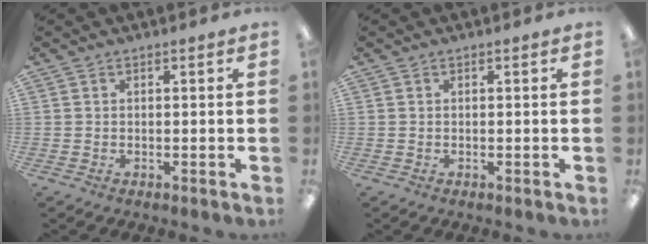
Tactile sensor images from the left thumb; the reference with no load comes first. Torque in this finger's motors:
{"motor_torque": [-0.12, 0.12, 0.00, 0.00, 0.00]}